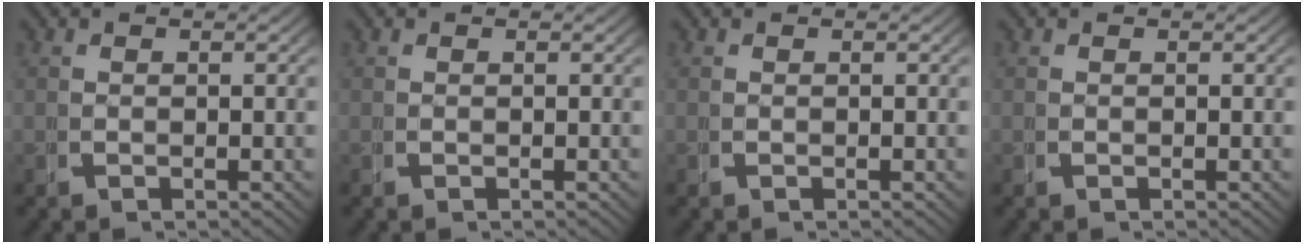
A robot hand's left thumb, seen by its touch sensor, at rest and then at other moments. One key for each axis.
{"total": 0.0}
{"total": 0.0}
{"total": 0.0}